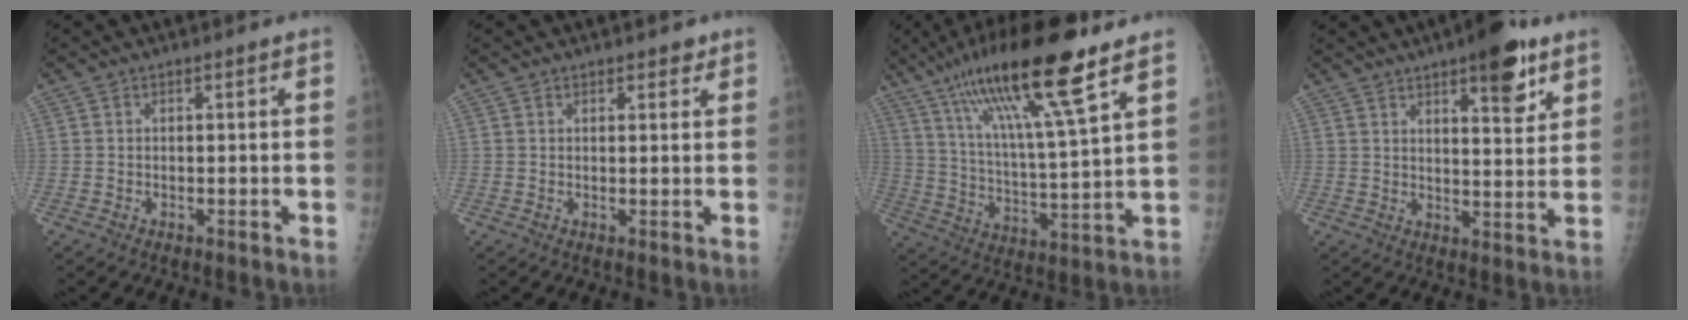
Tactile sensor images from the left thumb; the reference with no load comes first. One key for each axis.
{"total": 1.8, "fx": 1.3, "fy": 0.9, "fz": 0.8, "tx": 0.003, "ty": -0.007, "tz": 0.013}
{"total": 20.1, "fx": 12.2, "fy": 2.7, "fz": 15.8, "tx": -0.276, "ty": -0.038, "tz": 0.218}
{"total": 11.1, "fx": 6.6, "fy": 3.5, "fz": 8.2, "tx": -0.091, "ty": -0.032, "tz": 0.091}